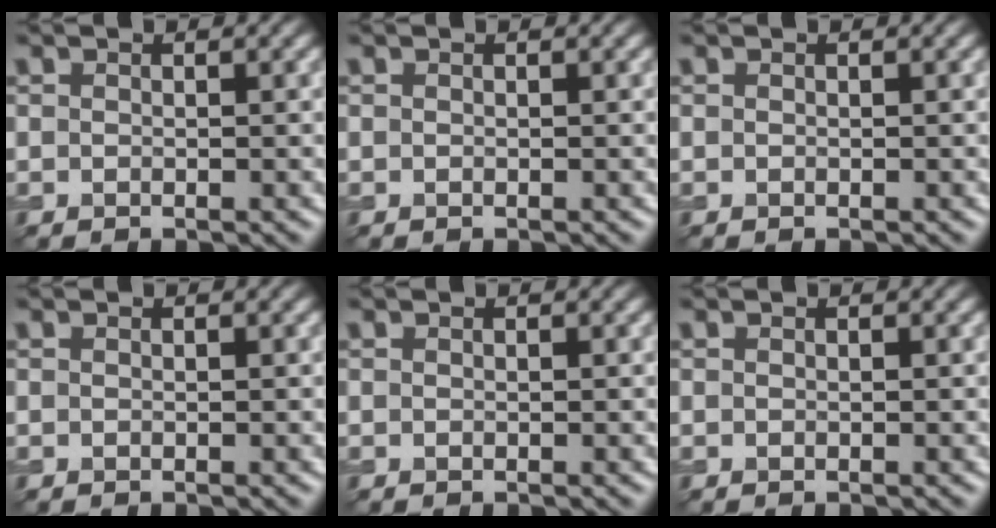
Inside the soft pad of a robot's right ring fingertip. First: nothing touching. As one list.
[{"total": 0.0}, {"total": 0.0}, {"total": 0.0}, {"total": 0.0}, {"total": 0.0}]